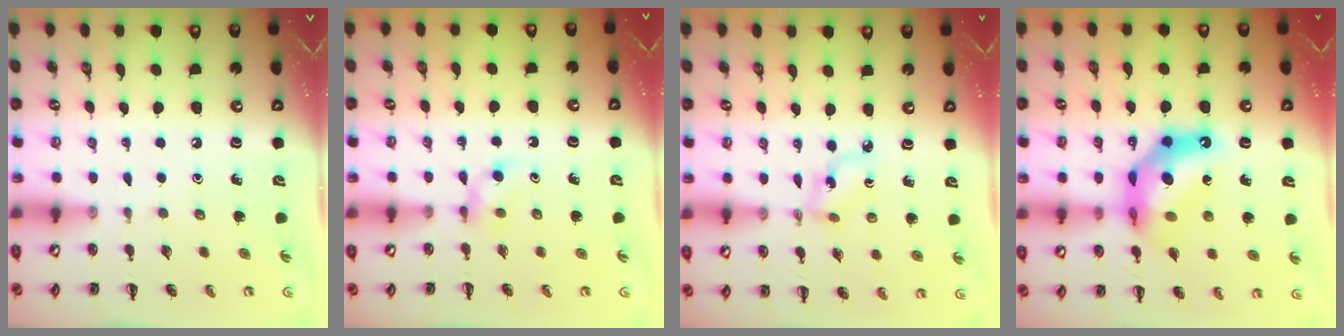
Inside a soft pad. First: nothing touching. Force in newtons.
{"total": 2.6, "press": 2.4, "slide": 1.0}
{"total": 2.0, "press": 2.0, "slide": 0.5}
{"total": 13.0, "press": 12.5, "slide": 3.8}